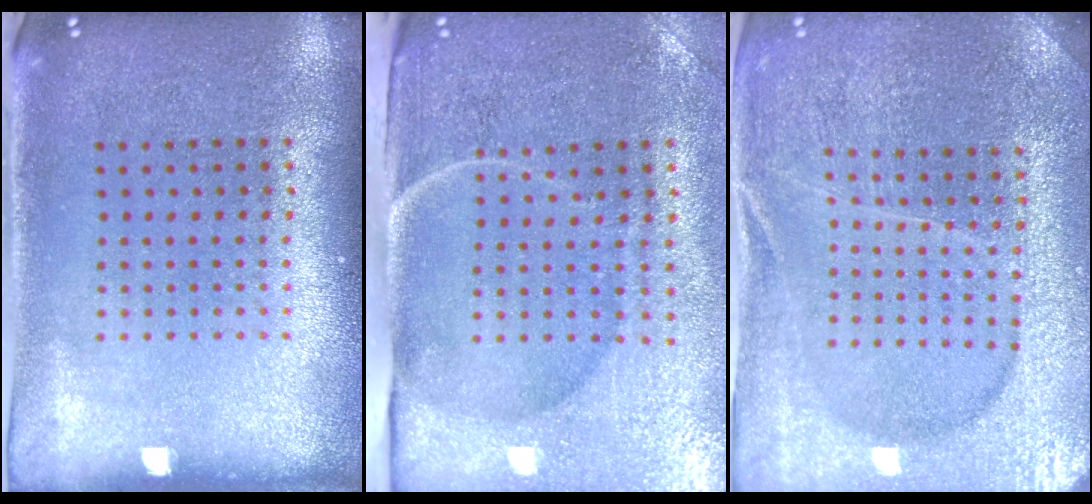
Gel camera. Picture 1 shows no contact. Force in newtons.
{"total": 4.7, "press": 3.9, "slide": 2.6}
{"total": 4.2, "press": 4.0, "slide": 1.2}